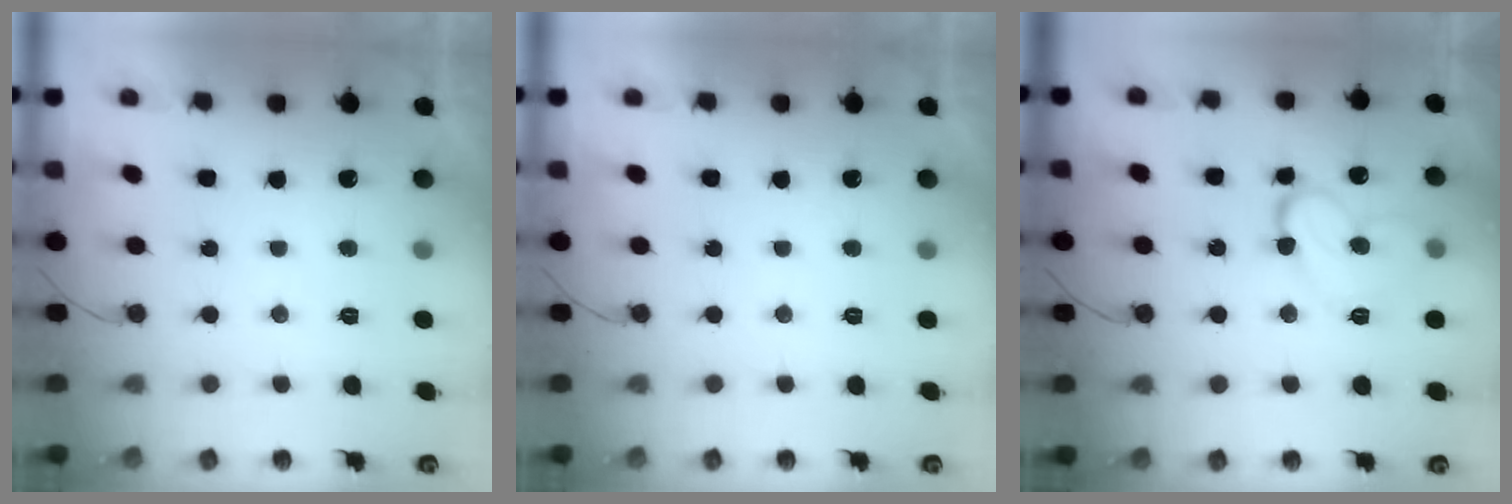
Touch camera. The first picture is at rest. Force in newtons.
{"total": 0.0}
{"total": 12.6, "press": 12.5, "slide": 1.4}